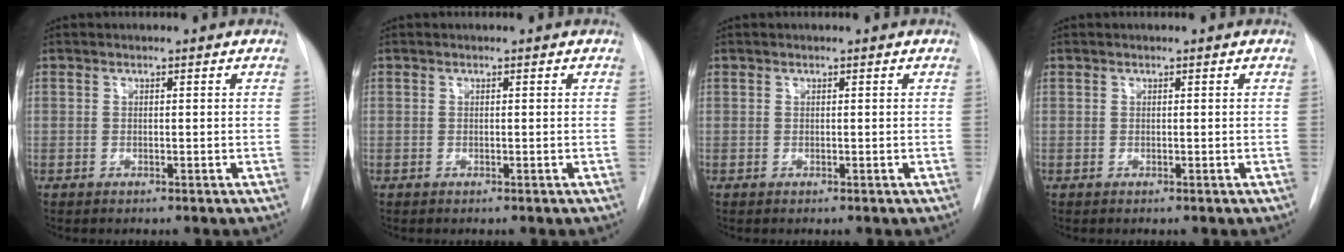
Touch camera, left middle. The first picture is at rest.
{"total": 0.0}
{"total": 0.0}
{"total": 0.0}